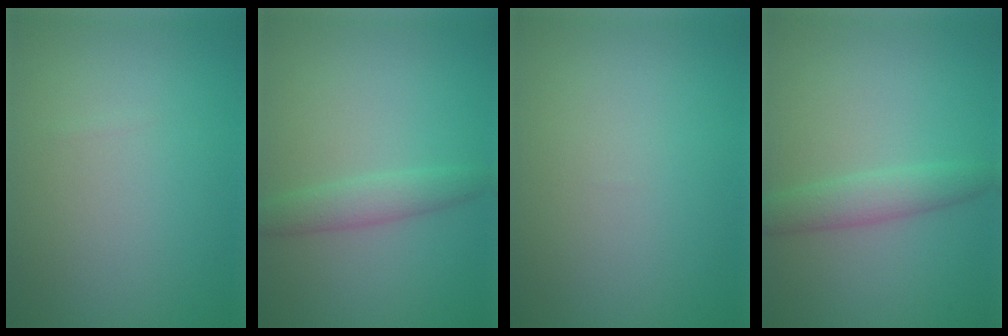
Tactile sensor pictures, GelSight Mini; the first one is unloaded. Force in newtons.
{"total": 2.2, "press": 2.2, "slide": 0.1}
{"total": 0.0}
{"total": 2.6, "press": 2.6, "slide": 0.1}